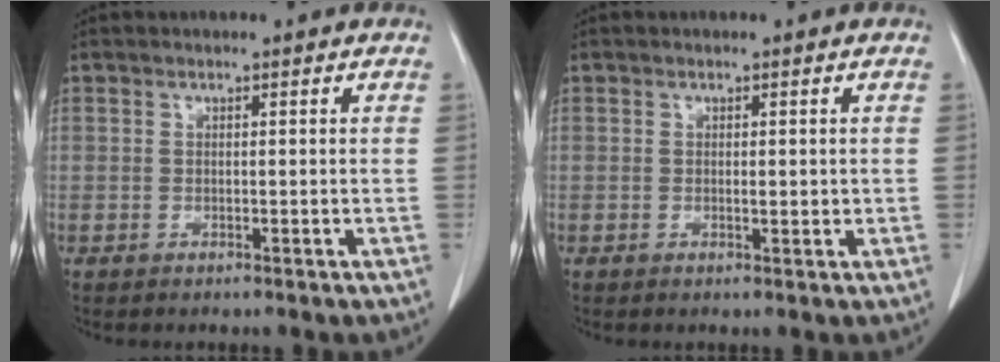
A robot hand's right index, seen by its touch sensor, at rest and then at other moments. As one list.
[{"total": 1.2, "force": [0.1, 0.4, 1.1], "torque": [-0.015, -0.002, 0.003]}]